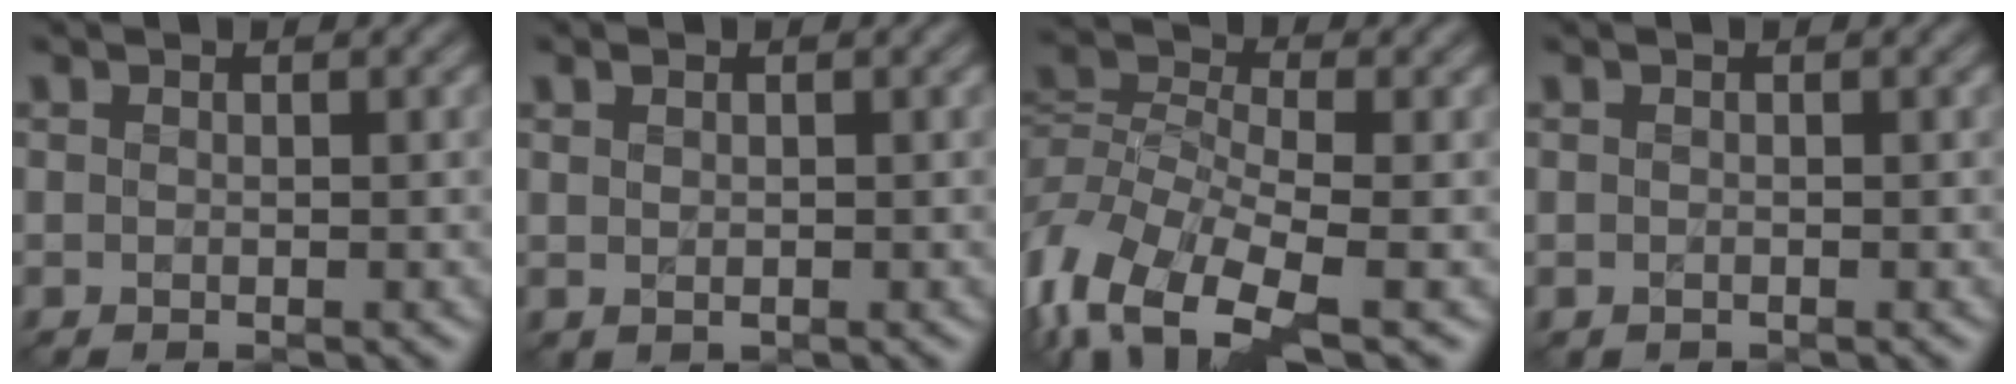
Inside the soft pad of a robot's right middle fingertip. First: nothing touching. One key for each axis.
{"total": 0.6, "fx": 0.5, "fy": 0.4, "fz": 0.2, "tx": -0.004, "ty": 0.001, "tz": 0.011}
{"total": 9.0, "fx": -4.1, "fy": 4.2, "fz": 6.8, "tx": -0.138, "ty": -0.001, "tz": -0.092}
{"total": 0.0}